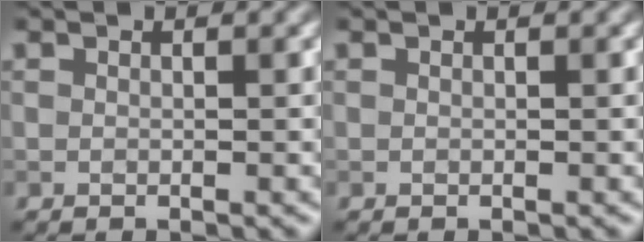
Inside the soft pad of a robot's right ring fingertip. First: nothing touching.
{"total": 0.0}